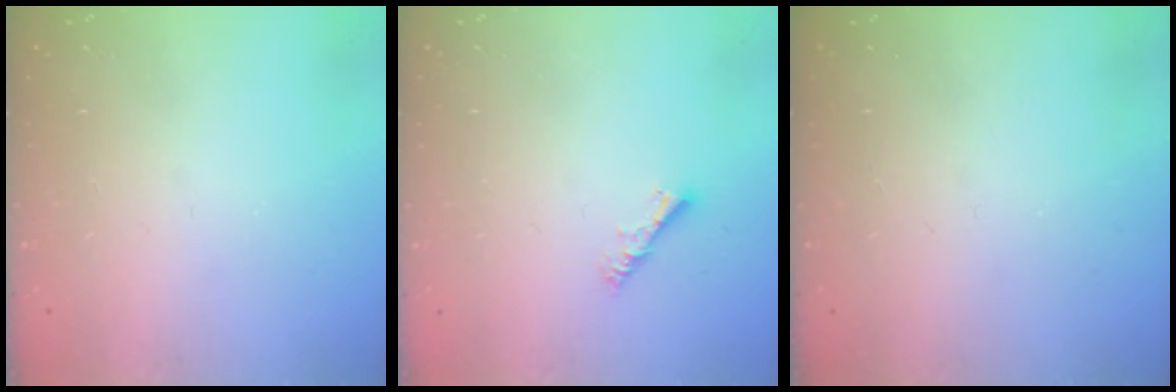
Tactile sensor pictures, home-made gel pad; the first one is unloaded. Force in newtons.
{"total": 3.6, "press": 3.5, "slide": 0.7}
{"total": 0.0}